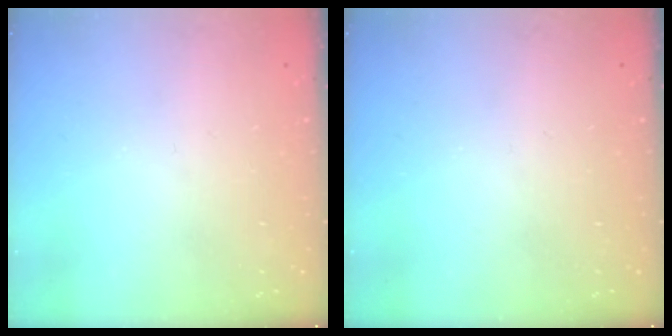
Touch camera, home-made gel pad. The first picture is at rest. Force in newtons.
{"total": 0.0}